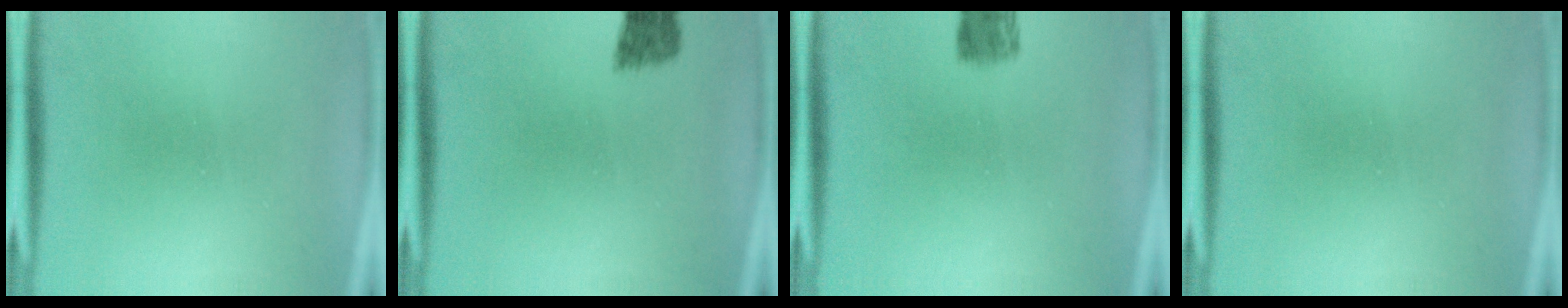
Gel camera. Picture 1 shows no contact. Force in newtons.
{"total": 2.3}
{"total": 3.7}
{"total": 0.0}